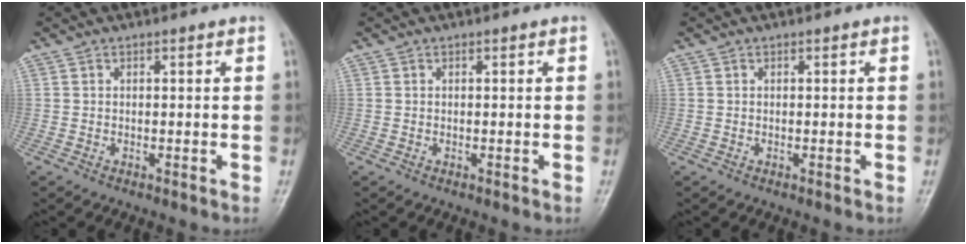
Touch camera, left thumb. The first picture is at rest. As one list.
[{"total": 0.0}, {"total": 0.0}]